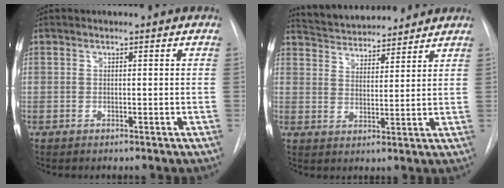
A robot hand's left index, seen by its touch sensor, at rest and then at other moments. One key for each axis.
{"total": 11.8, "fx": 11.1, "fy": 2.3, "fz": 3.0, "tx": -0.048, "ty": 0.018, "tz": 0.175}